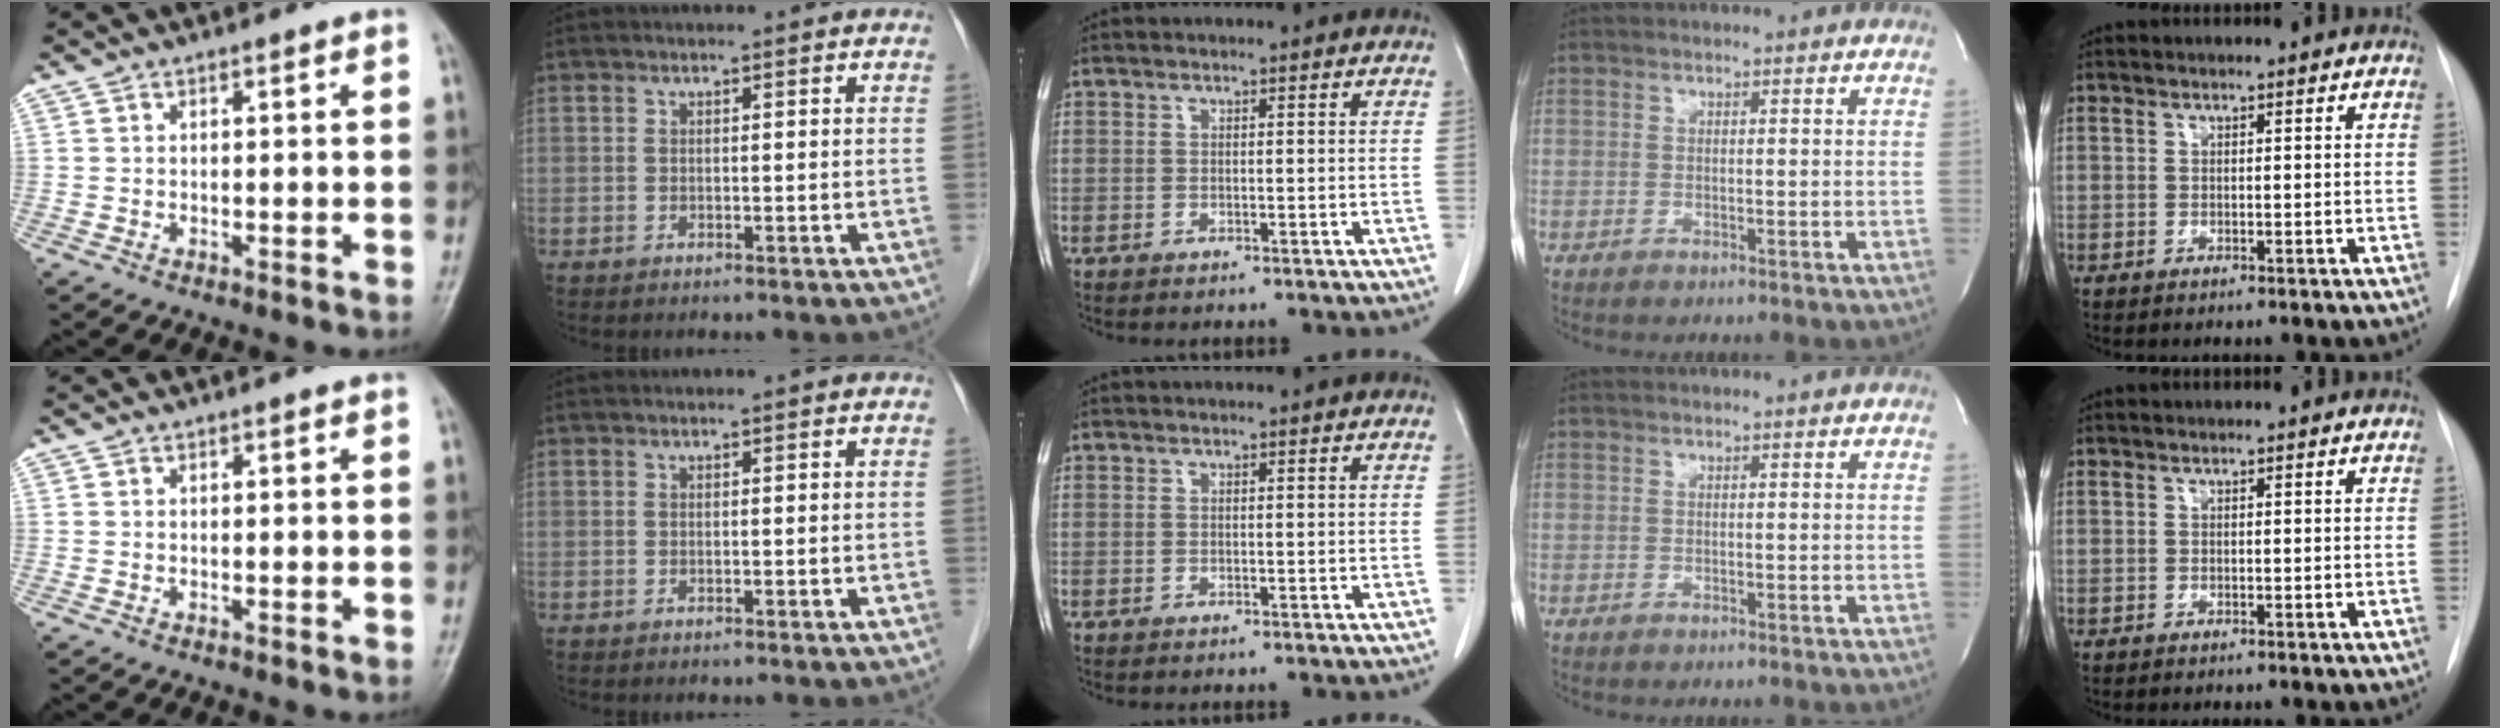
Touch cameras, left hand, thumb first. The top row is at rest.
{}